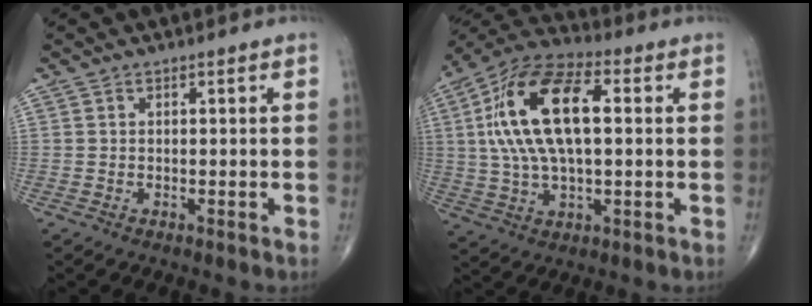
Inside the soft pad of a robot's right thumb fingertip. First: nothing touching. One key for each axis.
{"total": 19.5, "fx": 3.1, "fy": 9.2, "fz": 16.9, "tx": -0.323, "ty": 0.025, "tz": 0.051}